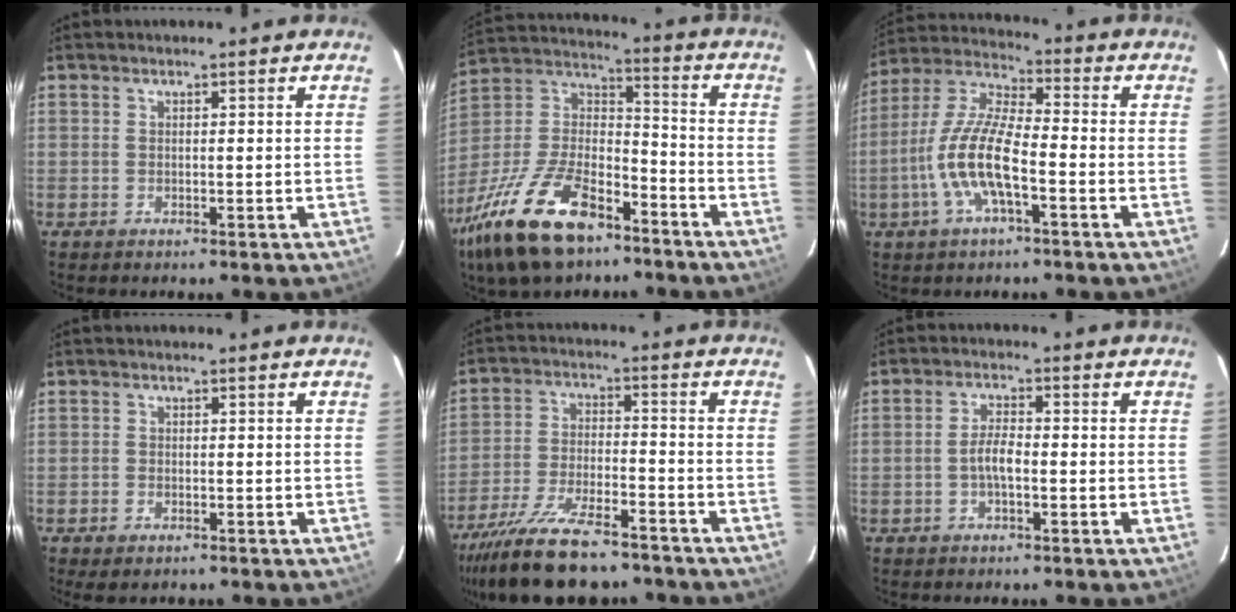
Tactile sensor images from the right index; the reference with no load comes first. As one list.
[{"total": 24.3, "force": [-15.0, 11.1, 15.5], "torque": [-0.329, -0.013, -0.264]}, {"total": 13.3, "force": [-4.5, 3.8, 11.9], "torque": [-0.249, -0.001, -0.090]}, {"total": 2.2, "force": [-1.5, 1.2, 1.1], "torque": [-0.027, -0.005, -0.026]}, {"total": 19.2, "force": [-15.8, 5.5, 9.5], "torque": [-0.198, -0.034, -0.257]}, {"total": 3.4, "force": [-1.2, 1.0, 3.0], "torque": [-0.063, 0.007, -0.023]}]